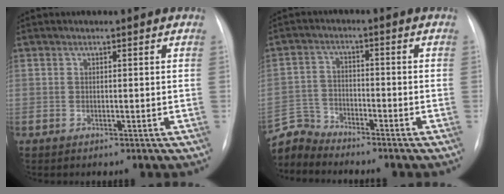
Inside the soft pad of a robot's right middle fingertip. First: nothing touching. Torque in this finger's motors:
{"motor_torque": [-0.14, -0.09, -0.07, -0.04]}